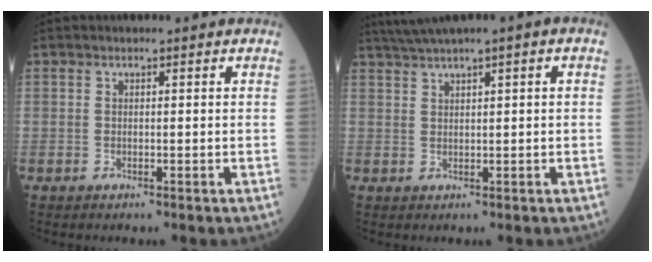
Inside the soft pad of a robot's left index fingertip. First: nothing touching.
{"total": 4.9, "force": [3.1, -0.2, 3.7], "torque": [-0.077, 0.022, 0.060]}